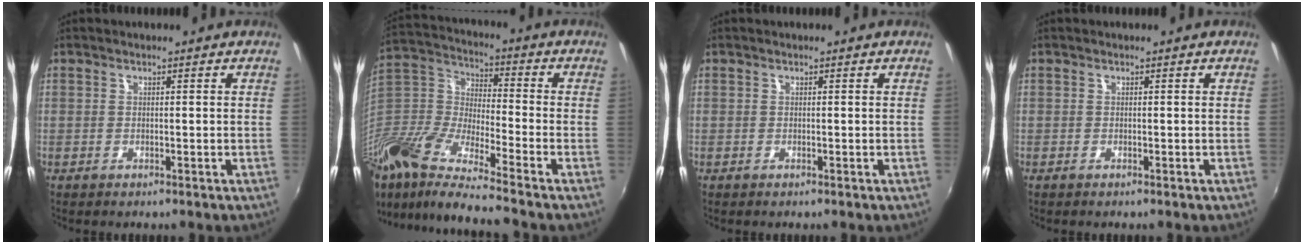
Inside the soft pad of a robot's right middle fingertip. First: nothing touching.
{"total": 21.5, "force": [-16.0, 3.6, 13.8], "torque": [-0.269, -0.033, -0.316]}
{"total": 0.0}
{"total": 0.0}